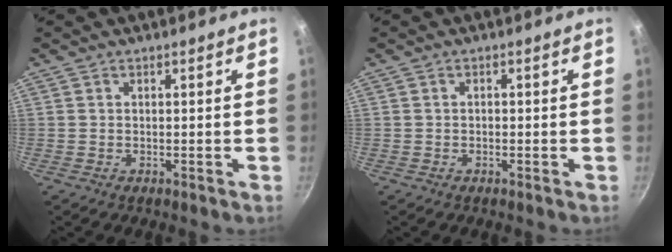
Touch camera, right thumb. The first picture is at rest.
{"total": 0.5, "force": [-0.1, 0.4, 0.3], "torque": [-0.007, 0.005, -0.001]}